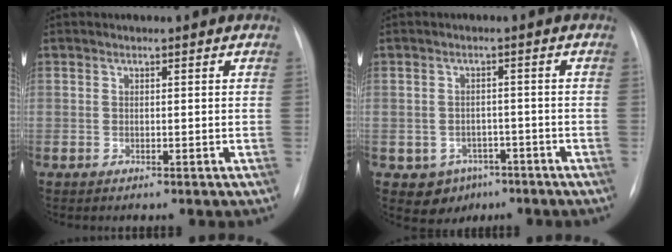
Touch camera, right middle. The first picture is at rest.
{"total": 4.8, "force": [-2.6, 3.9, 1.1], "torque": [-0.012, 0.009, -0.028]}